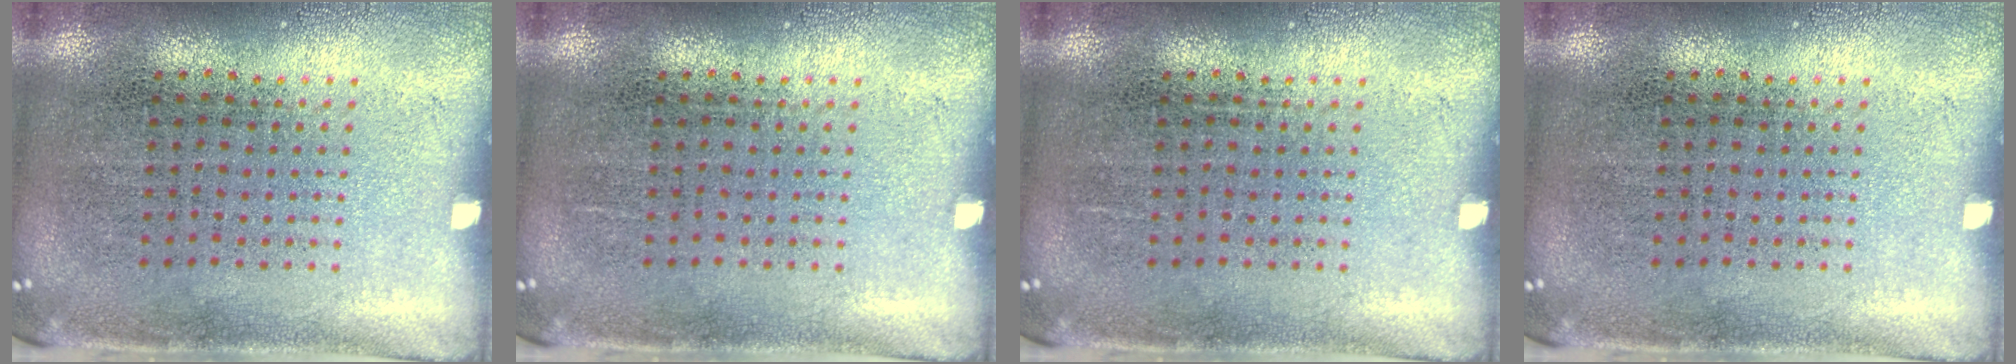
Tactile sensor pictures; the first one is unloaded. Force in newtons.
{"total": 0.0}
{"total": 0.0}
{"total": 0.0}